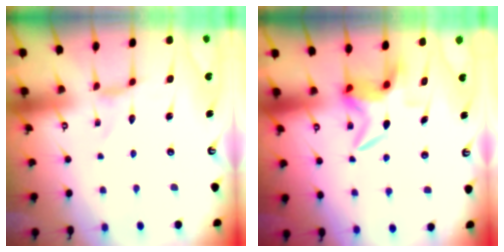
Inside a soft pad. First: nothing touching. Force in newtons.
{"total": 6.2, "press": 6.2, "slide": 1.1}